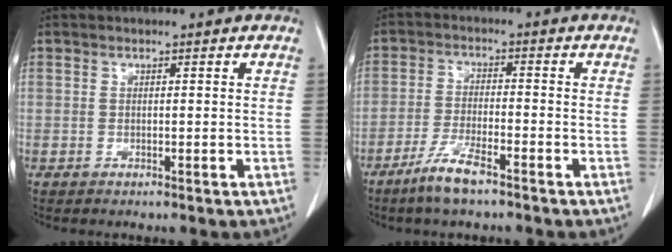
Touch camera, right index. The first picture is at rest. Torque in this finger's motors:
{"motor_torque": [0.53, -0.43, 0.18, 0.04]}